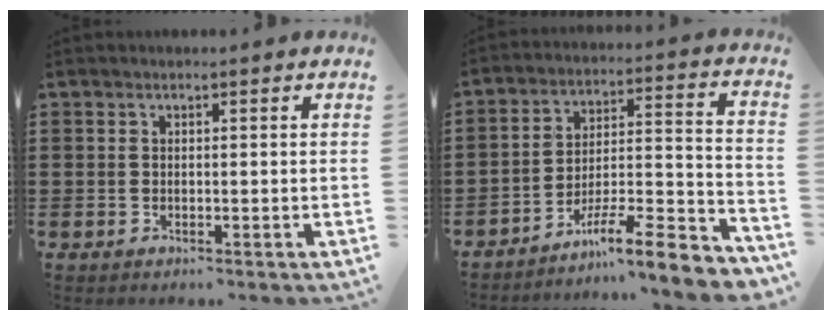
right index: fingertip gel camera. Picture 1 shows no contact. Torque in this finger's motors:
{"motor_torque": [1.63, 0.50, -0.01, 0.01]}